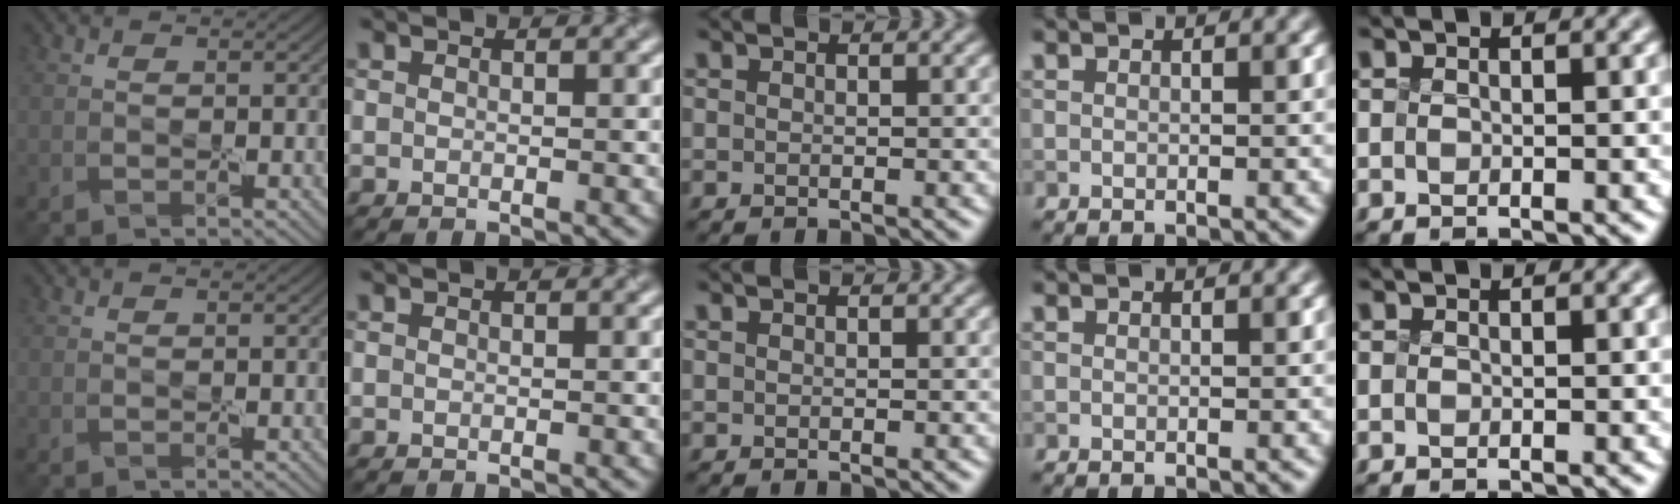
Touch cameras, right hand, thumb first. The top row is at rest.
{}